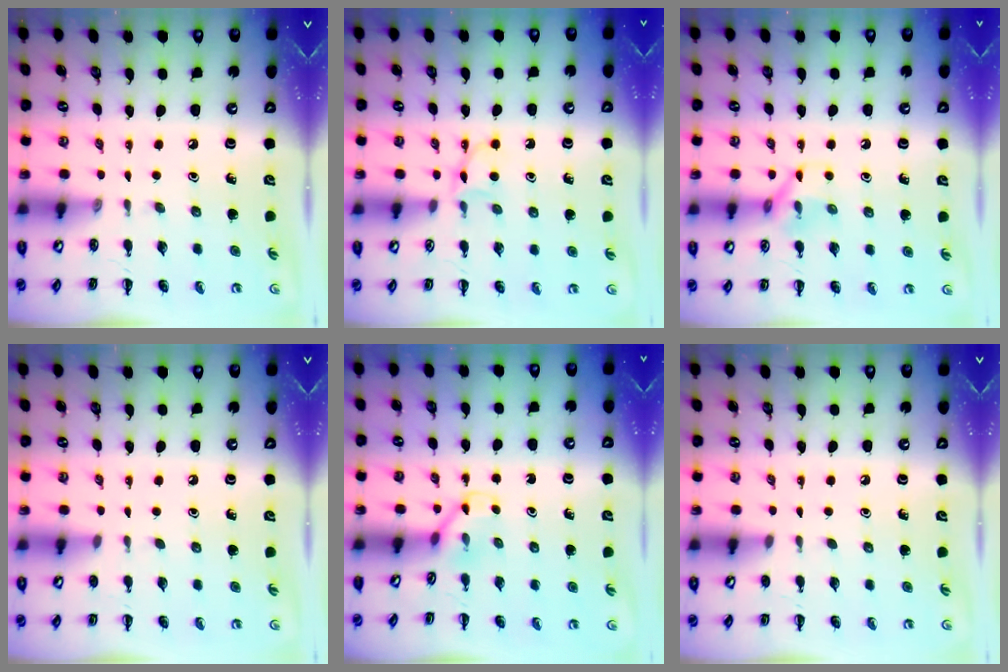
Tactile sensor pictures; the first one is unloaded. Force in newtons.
{"total": 4.1, "press": 3.9, "slide": 1.3}
{"total": 7.2, "press": 7.2, "slide": 0.6}
{"total": 0.5, "press": 0.5, "slide": 0.1}
{"total": 2.6, "press": 2.4, "slide": 0.9}
{"total": 1.9, "press": 1.9, "slide": 0.4}